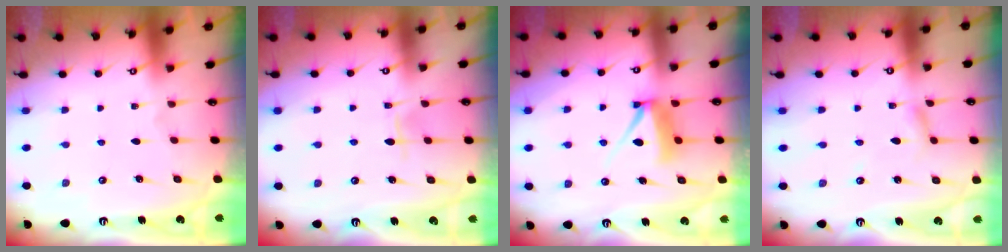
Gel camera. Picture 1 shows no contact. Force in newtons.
{"total": 5.2, "press": 5.1, "slide": 0.8}
{"total": 9.9, "press": 9.9, "slide": 0.8}
{"total": 2.1, "press": 2.1, "slide": 0.2}